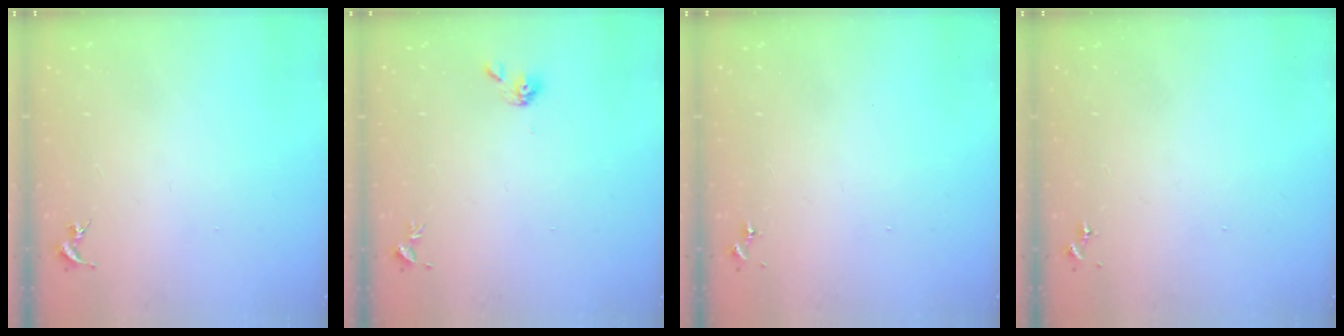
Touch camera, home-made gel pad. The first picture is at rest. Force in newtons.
{"total": 4.7, "press": 4.5, "slide": 1.3}
{"total": 0.0}
{"total": 0.0}